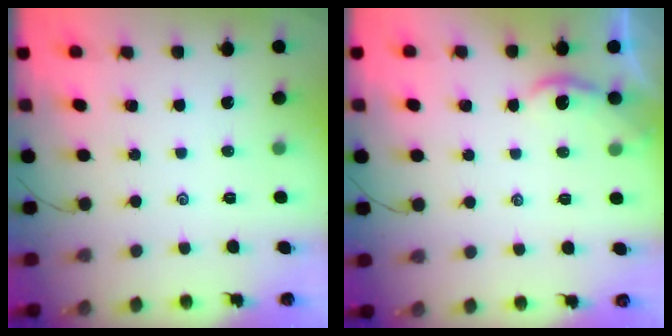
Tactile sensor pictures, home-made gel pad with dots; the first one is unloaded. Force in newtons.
{"total": 2.3, "press": 2.3, "slide": 0.2}